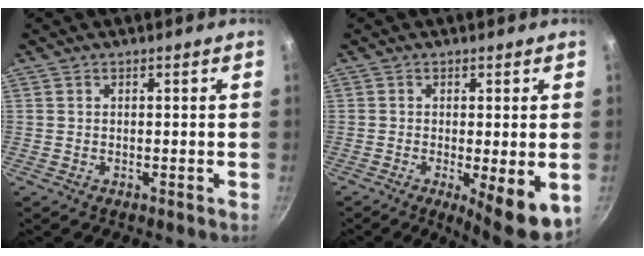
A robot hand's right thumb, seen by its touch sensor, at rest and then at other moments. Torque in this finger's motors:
{"motor_torque": [-0.38, 0.78, 0.01, -0.05, 0.07]}